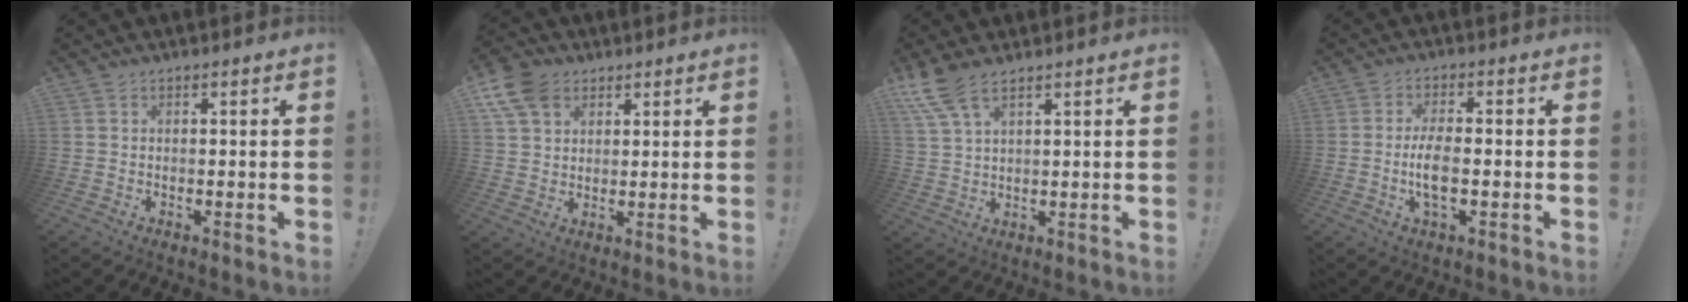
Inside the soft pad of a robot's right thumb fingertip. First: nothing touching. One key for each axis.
{"total": 9.9, "fx": 5.2, "fy": 6.9, "fz": 4.9, "tx": -0.094, "ty": -0.017, "tz": 0.103}
{"total": 7.3, "fx": 5.4, "fy": 1.9, "fz": 4.5, "tx": -0.093, "ty": -0.020, "tz": 0.103}
{"total": 7.2, "fx": -1.5, "fy": 2.4, "fz": 6.6, "tx": -0.151, "ty": -0.006, "tz": -0.028}